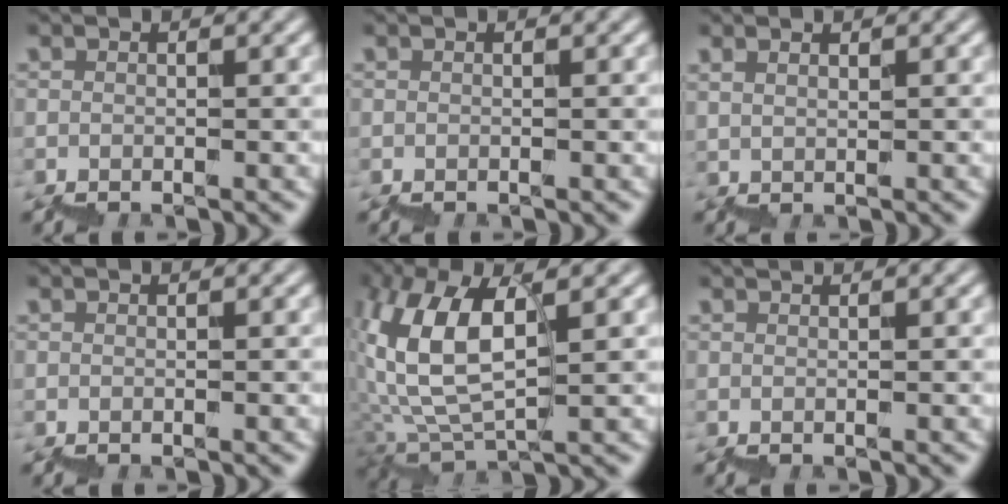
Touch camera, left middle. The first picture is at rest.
{"total": 0.0}
{"total": 0.7, "force": [0.6, 0.0, 0.4], "torque": [0.005, -0.004, 0.014]}
{"total": 0.0}
{"total": 6.9, "force": [3.8, 1.7, 5.5], "torque": [-0.120, 0.007, 0.073]}
{"total": 0.0}